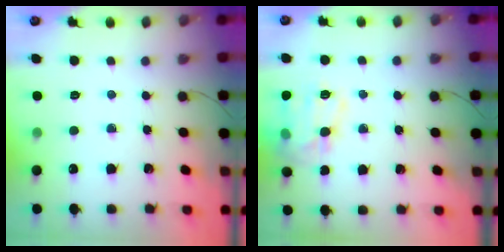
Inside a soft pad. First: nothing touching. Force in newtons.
{"total": 15.0, "press": 15.0, "slide": 0.8}